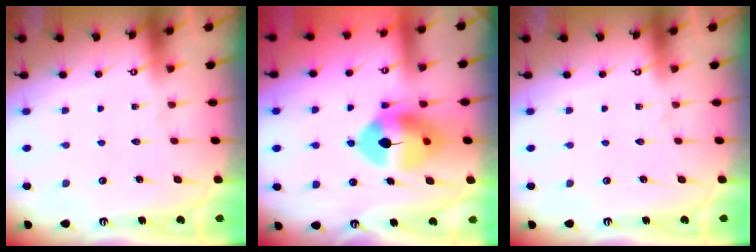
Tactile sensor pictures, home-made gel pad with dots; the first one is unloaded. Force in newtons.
{"total": 10.9, "press": 10.8, "slide": 1.7}
{"total": 0.0}